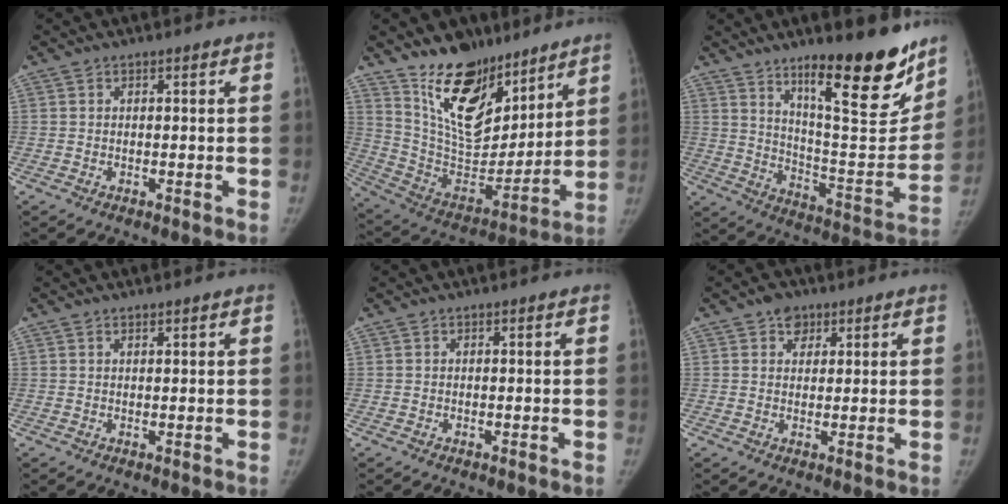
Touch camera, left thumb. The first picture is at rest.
{"total": 20.7, "force": [14.1, 10.4, 11.1], "torque": [-0.132, -0.097, 0.253]}
{"total": 22.3, "force": [14.9, 5.1, 15.8], "torque": [-0.194, -0.102, 0.237]}
{"total": 0.9, "force": [0.8, 0.2, 0.4], "torque": [-0.007, -0.005, 0.014]}
{"total": 0.0}
{"total": 3.6, "force": [1.9, 2.8, 1.2], "torque": [0.004, -0.007, 0.026]}